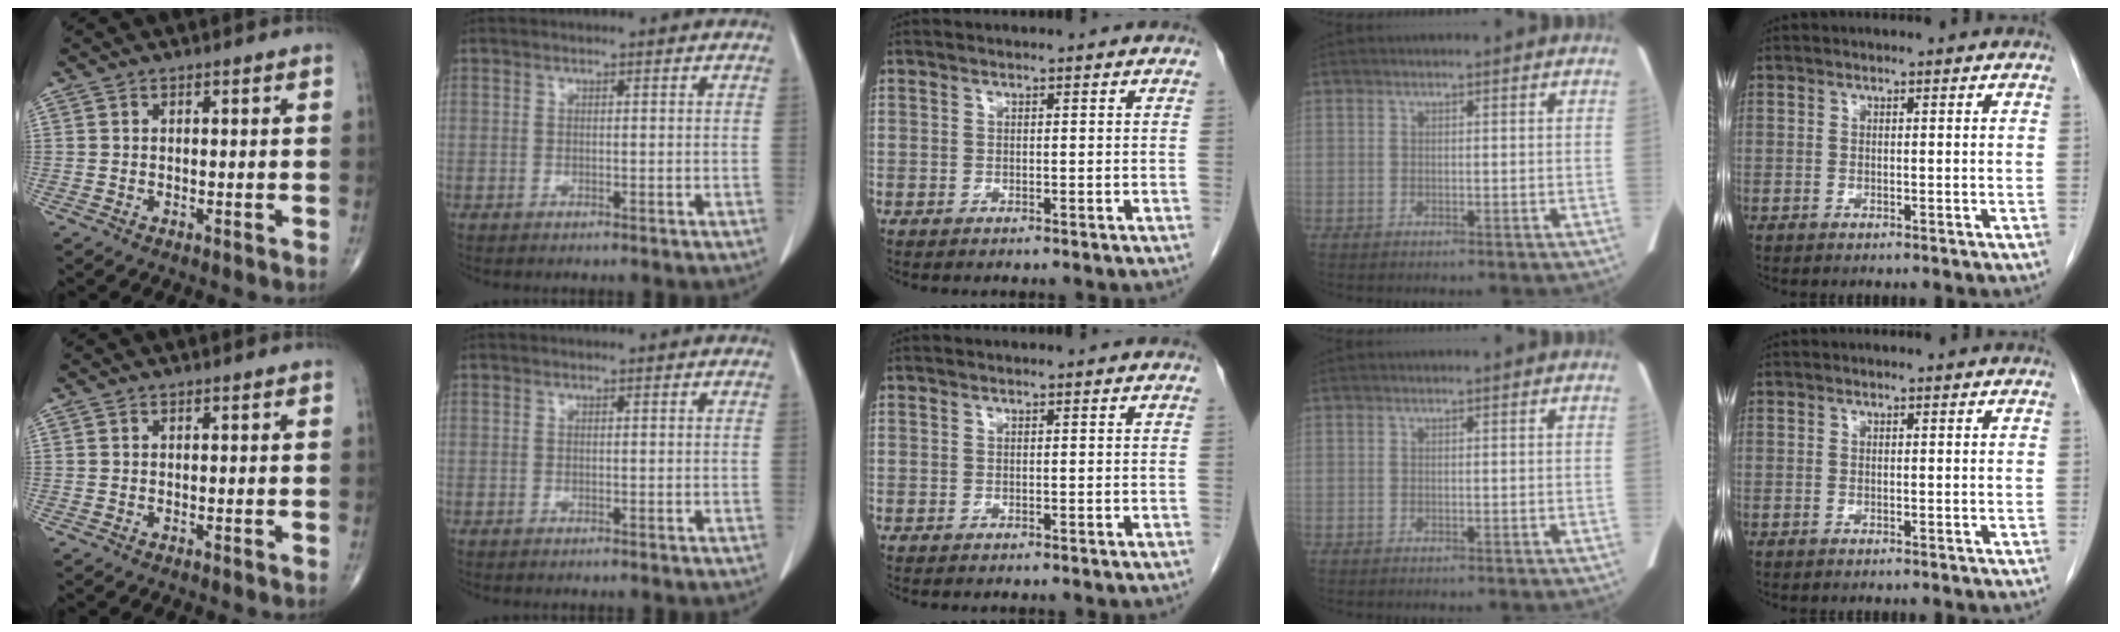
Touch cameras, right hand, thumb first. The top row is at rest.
{}